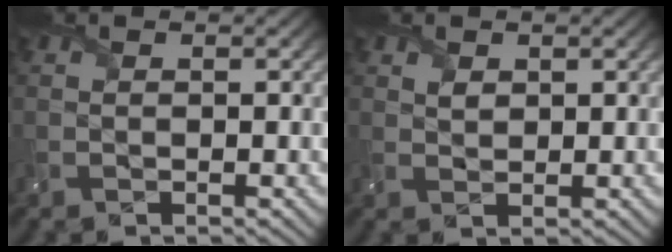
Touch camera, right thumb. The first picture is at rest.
{"total": 1.4, "force": [0.8, 0.9, 0.7], "torque": [-0.018, -0.002, 0.018]}